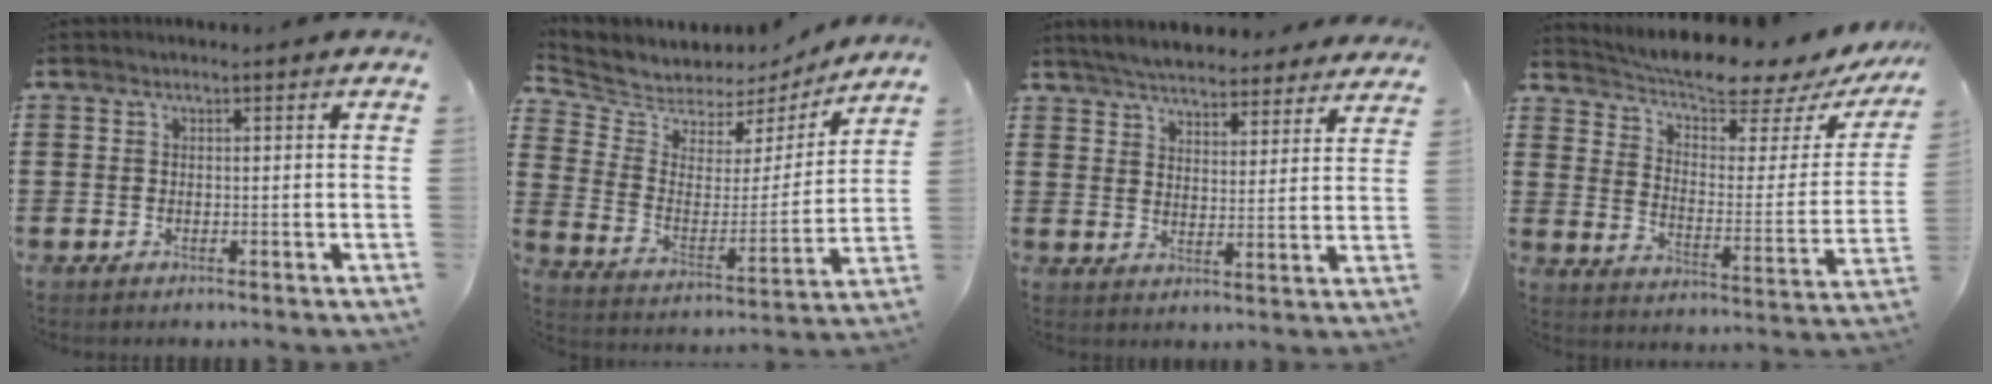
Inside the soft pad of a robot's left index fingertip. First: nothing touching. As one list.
[{"total": 5.2, "force": [4.7, 2.0, -0.6], "torque": [-0.029, -0.042, 0.079]}, {"total": 5.4, "force": [5.4, 0.4, 0.7], "torque": [-0.038, -0.024, 0.097]}, {"total": 7.3, "force": [6.6, 0.3, 3.1], "torque": [-0.085, -0.052, 0.108]}]